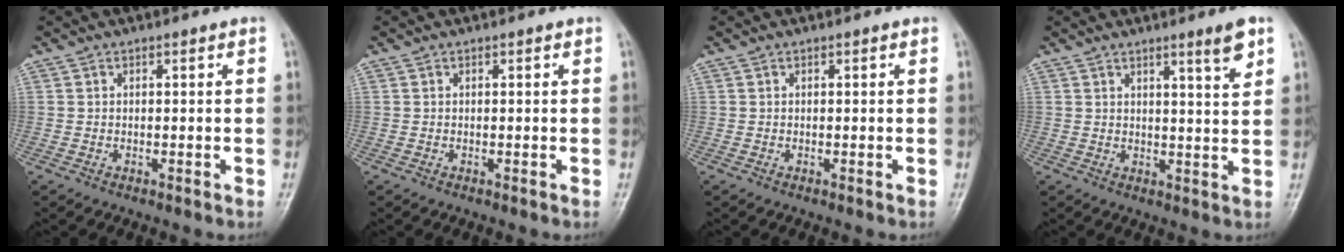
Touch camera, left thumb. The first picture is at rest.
{"total": 0.0}
{"total": 0.0}
{"total": 5.1, "force": [3.2, 0.2, 4.0], "torque": [-0.052, -0.026, 0.048]}